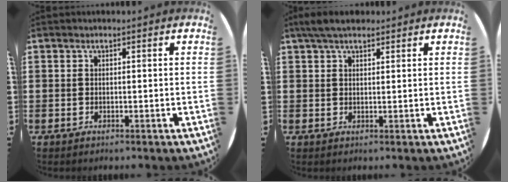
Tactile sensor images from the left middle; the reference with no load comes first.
{"total": 3.1, "force": [2.4, 1.0, 1.6], "torque": [-0.036, 0.006, 0.044]}